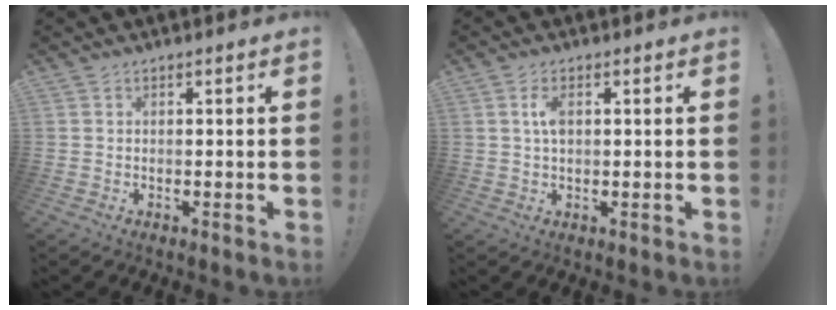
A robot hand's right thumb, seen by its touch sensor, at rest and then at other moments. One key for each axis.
{"total": 3.9, "fx": 0.8, "fy": 2.1, "fz": 3.2, "tx": -0.050, "ty": 0.001, "tz": 0.009}